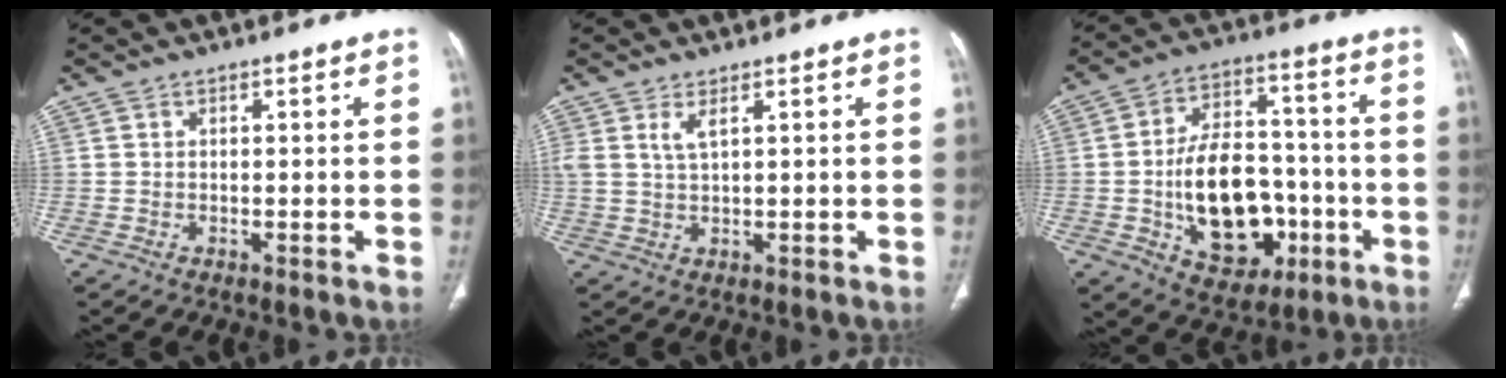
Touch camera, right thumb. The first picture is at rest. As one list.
[{"total": 2.8, "force": [1.5, 0.8, 2.3], "torque": [-0.053, -0.006, 0.037]}, {"total": 19.4, "force": [-4.4, 12.7, 14.1], "torque": [-0.186, 0.035, -0.054]}]